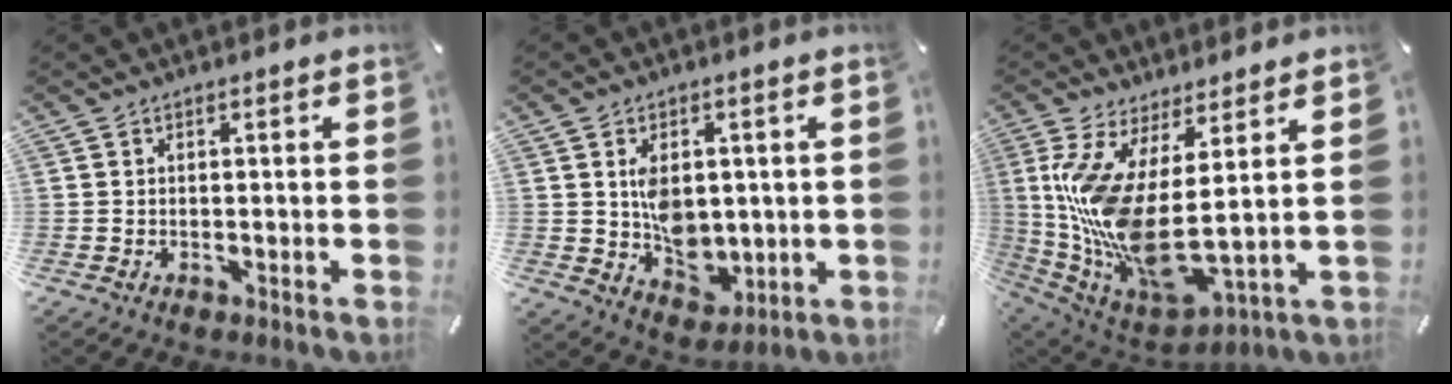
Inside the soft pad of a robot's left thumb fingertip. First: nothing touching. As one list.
[{"total": 8.7, "force": [0.9, 6.9, 5.2], "torque": [-0.065, 0.005, 0.021]}, {"total": 14.1, "force": [2.8, 4.4, 13.1], "torque": [-0.305, -0.061, 0.045]}]